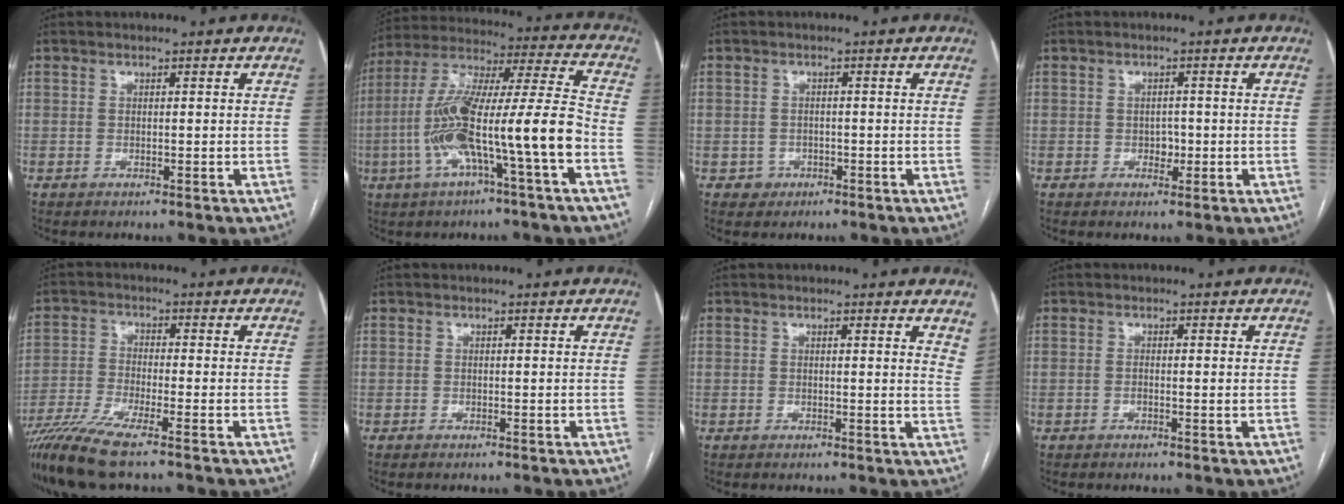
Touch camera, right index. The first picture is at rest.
{"total": 17.5, "force": [-5.3, 0.7, 16.7], "torque": [-0.317, 0.017, -0.094]}
{"total": 2.3, "force": [-0.9, 2.1, 0.0], "torque": [0.008, 0.011, -0.013]}
{"total": 1.7, "force": [-0.4, 1.2, 1.1], "torque": [-0.012, 0.004, -0.004]}
{"total": 8.6, "force": [-6.6, -0.4, 5.6], "torque": [-0.108, -0.022, -0.123]}
{"total": 0.5, "force": [-0.2, 0.5, -0.1], "torque": [0.005, 0.006, -0.007]}
{"total": 4.5, "force": [4.2, 0.9, 1.5], "torque": [-0.011, -0.017, 0.022]}
{"total": 1.1, "force": [-0.1, 0.2, 1.0], "torque": [-0.017, 0.000, -0.002]}